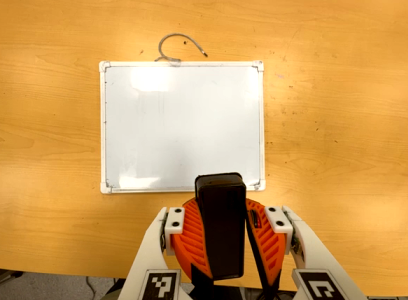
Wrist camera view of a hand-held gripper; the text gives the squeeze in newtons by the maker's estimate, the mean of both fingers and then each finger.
{"total": 11.1, "left": 10.7, "right": 11.6}